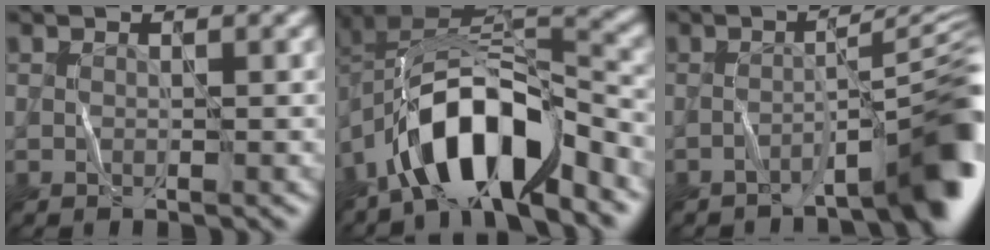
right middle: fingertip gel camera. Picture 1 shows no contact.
{"total": 10.8, "force": [-5.8, 4.3, 8.0], "torque": [-0.141, 0.011, -0.109]}
{"total": 7.1, "force": [-4.0, 1.2, 5.7], "torque": [-0.063, 0.021, -0.064]}